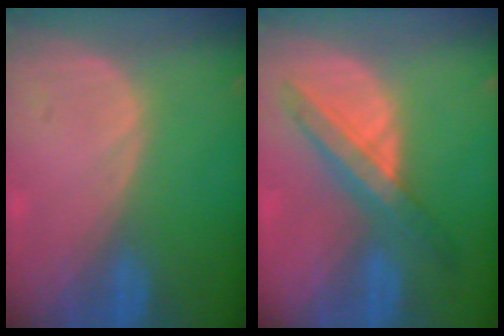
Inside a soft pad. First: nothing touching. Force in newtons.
{"total": 6.6, "press": 6.5, "slide": 1.2}